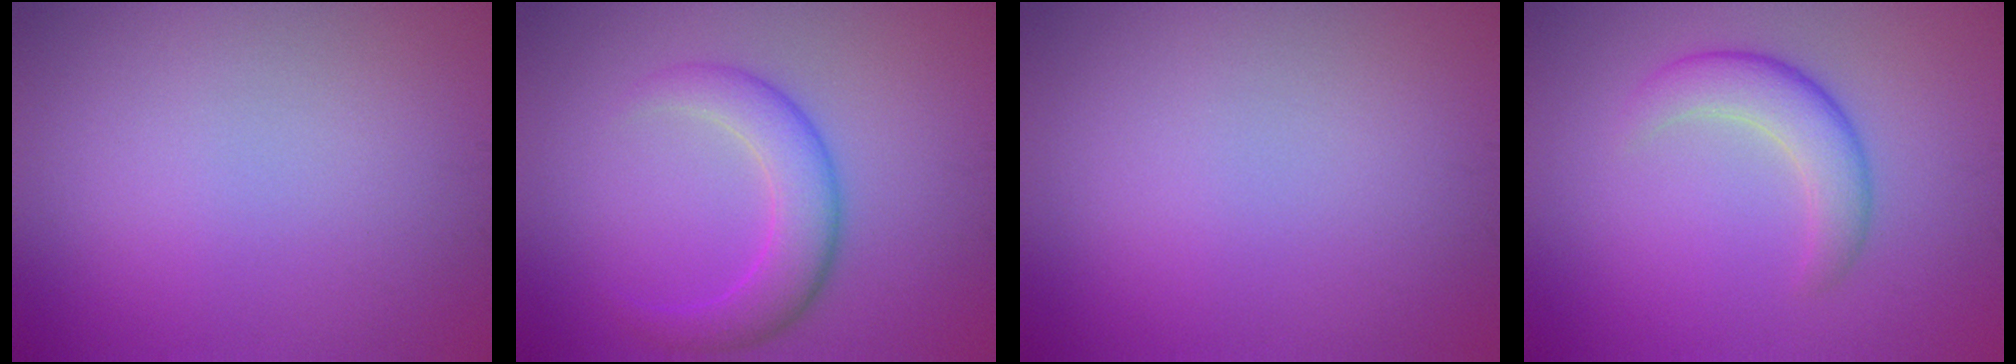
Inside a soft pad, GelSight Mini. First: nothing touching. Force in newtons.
{"total": 4.2, "press": 4.2, "slide": 0.1}
{"total": 0.0}
{"total": 3.6, "press": 3.6, "slide": 0.2}